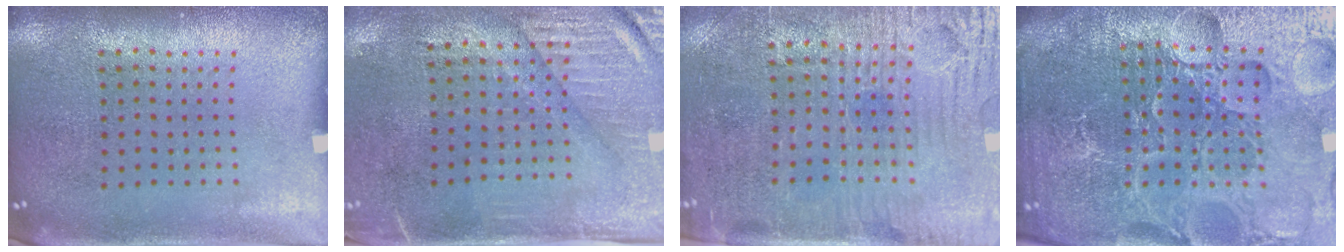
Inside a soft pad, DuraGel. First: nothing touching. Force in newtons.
{"total": 3.1, "press": 2.6, "slide": 1.6}
{"total": 3.9, "press": 3.5, "slide": 1.7}
{"total": 6.2, "press": 5.5, "slide": 2.8}